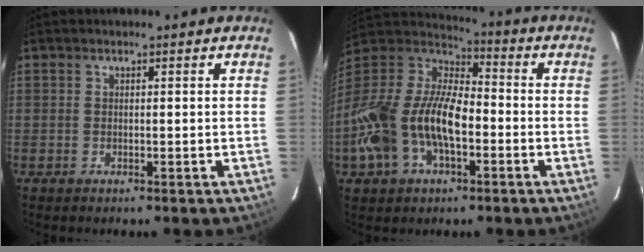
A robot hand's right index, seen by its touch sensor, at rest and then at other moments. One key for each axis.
{"total": 21.7, "fx": -6.5, "fy": 12.1, "fz": 16.9, "tx": -0.357, "ty": -0.007, "tz": -0.121}